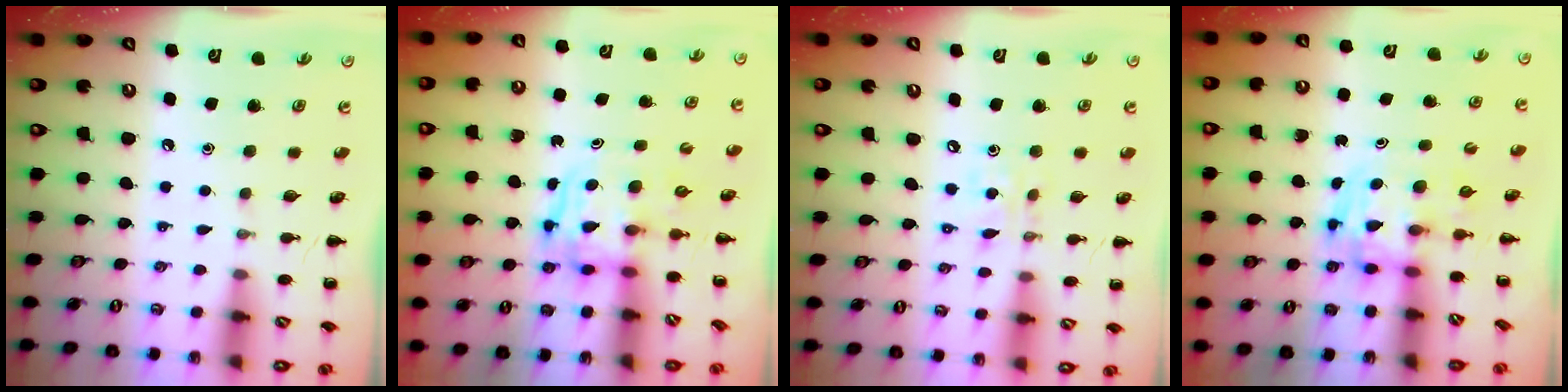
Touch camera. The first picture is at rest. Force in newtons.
{"total": 3.5, "press": 3.4, "slide": 0.3}
{"total": 5.5, "press": 5.4, "slide": 1.3}
{"total": 3.5, "press": 3.5, "slide": 0.6}